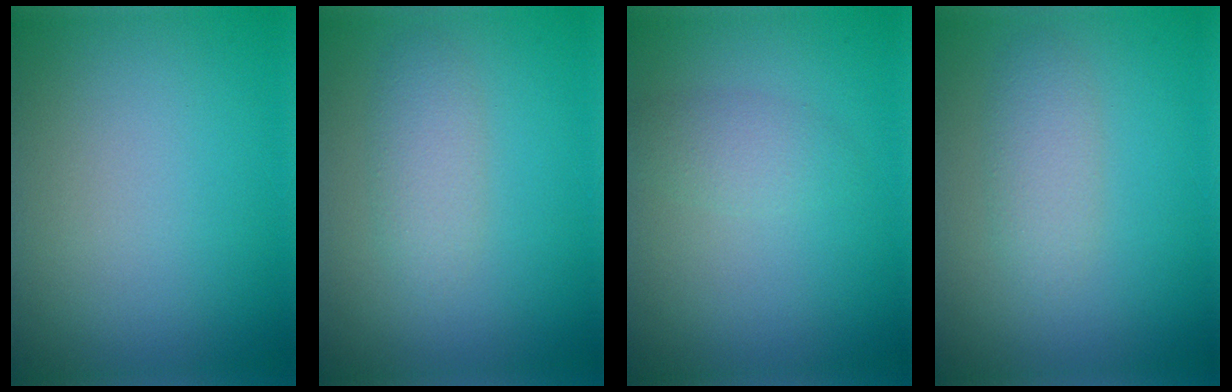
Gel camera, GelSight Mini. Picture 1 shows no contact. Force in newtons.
{"total": 2.0, "press": 2.0, "slide": 0.0}
{"total": 1.7, "press": 1.7, "slide": 0.0}
{"total": 2.0, "press": 2.0, "slide": 0.0}